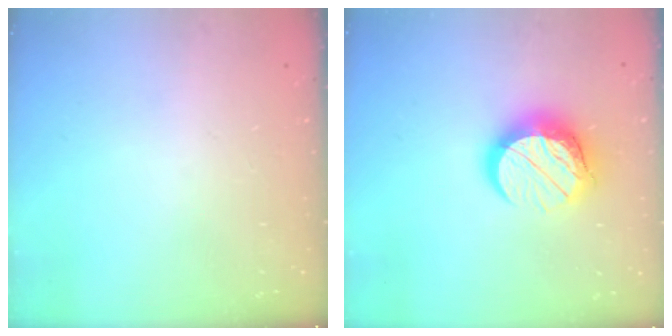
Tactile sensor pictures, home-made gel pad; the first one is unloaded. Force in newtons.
{"total": 12.4, "press": 12.3, "slide": 1.3}